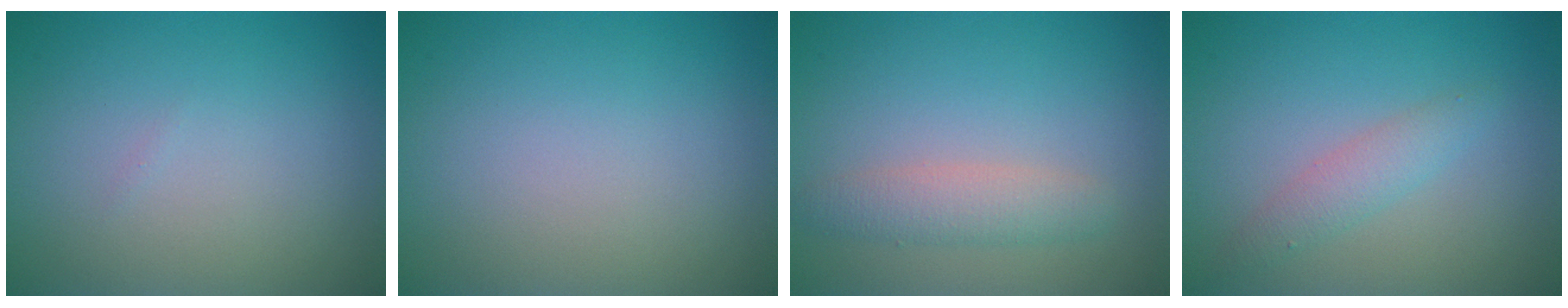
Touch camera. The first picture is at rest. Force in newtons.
{"total": 0.0}
{"total": 2.6, "press": 2.6, "slide": 0.1}
{"total": 2.0, "press": 2.0, "slide": 0.0}